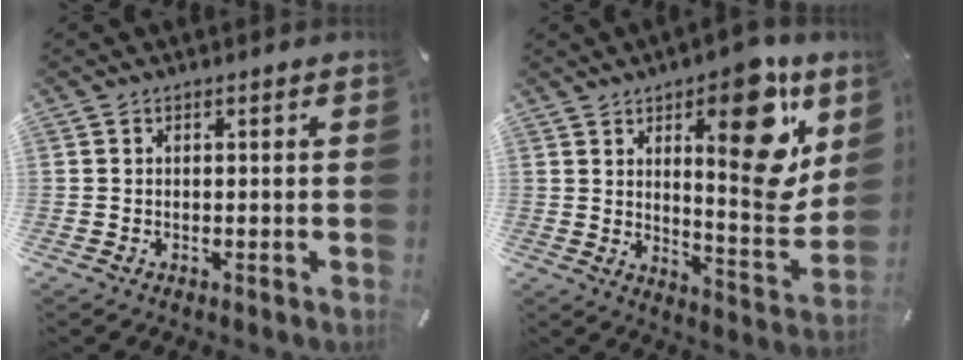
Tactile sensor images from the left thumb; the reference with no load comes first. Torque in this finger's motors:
{"motor_torque": [2.51, 2.50, 1.98, -0.73, 0.20]}